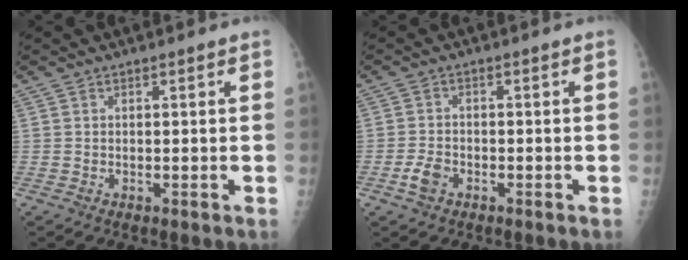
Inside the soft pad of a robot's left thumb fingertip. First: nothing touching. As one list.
[{"total": 3.1, "force": [-1.7, 2.1, 1.7], "torque": [-0.033, 0.009, -0.031]}]